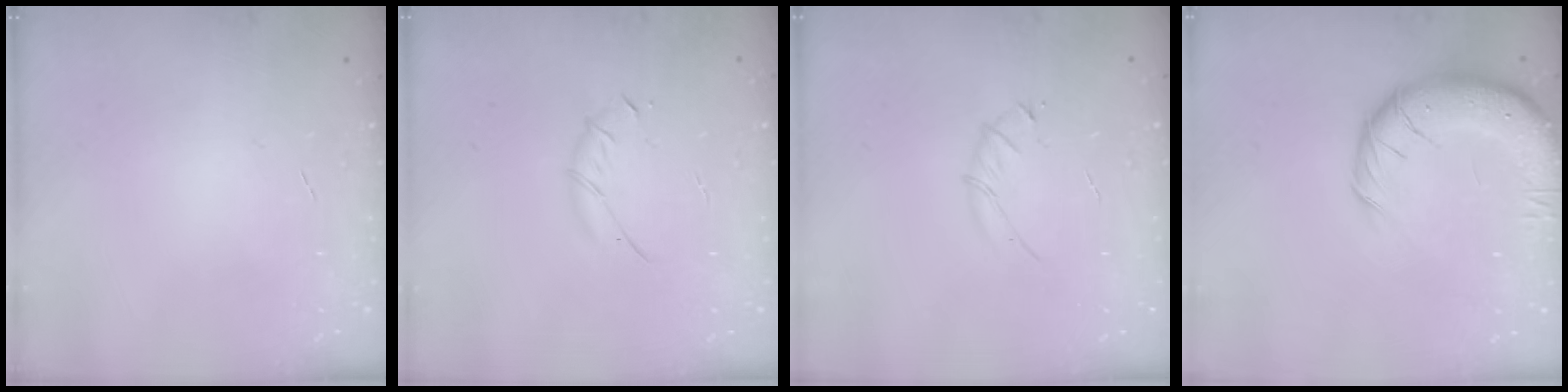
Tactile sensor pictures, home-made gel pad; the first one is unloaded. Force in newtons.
{"total": 4.6, "press": 4.4, "slide": 1.2}
{"total": 3.2, "press": 3.1, "slide": 0.9}
{"total": 12.0, "press": 11.6, "slide": 3.0}